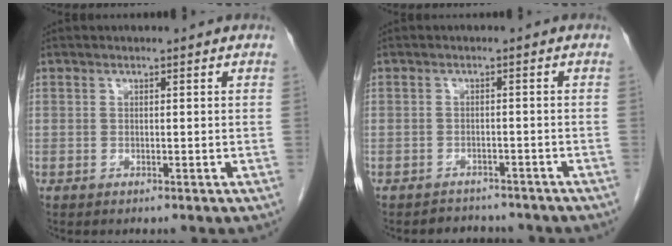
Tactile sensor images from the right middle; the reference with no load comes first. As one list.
[{"total": 5.5, "force": [-5.1, 2.0, 0.6], "torque": [-0.011, 0.004, -0.059]}]